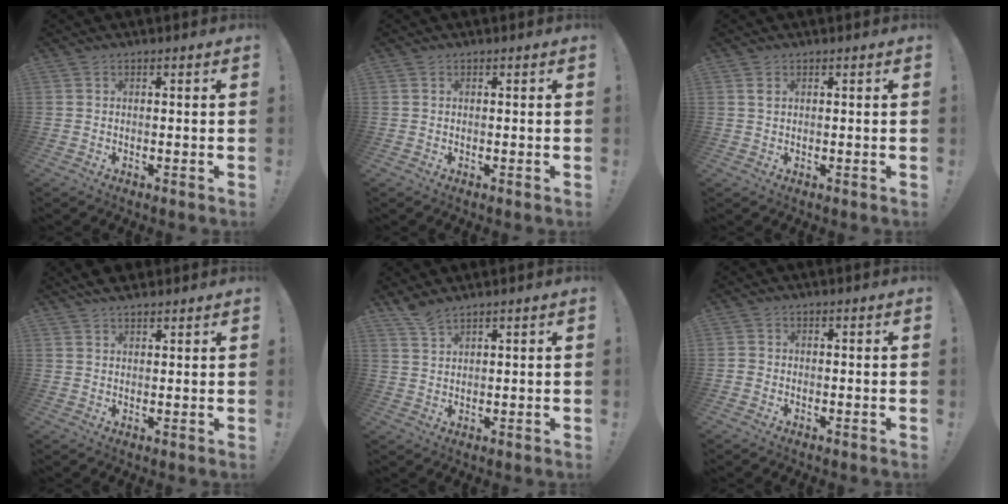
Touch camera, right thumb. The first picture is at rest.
{"total": 0.0}
{"total": 1.2, "force": [0.6, 0.5, 0.9], "torque": [-0.011, -0.001, 0.009]}
{"total": 4.4, "force": [3.9, 1.4, 1.3], "torque": [-0.016, -0.020, 0.072]}
{"total": 4.0, "force": [3.5, 0.5, 1.8], "torque": [-0.039, -0.021, 0.065]}
{"total": 1.1, "force": [-0.6, 0.9, 0.2], "torque": [-0.001, 0.005, -0.012]}